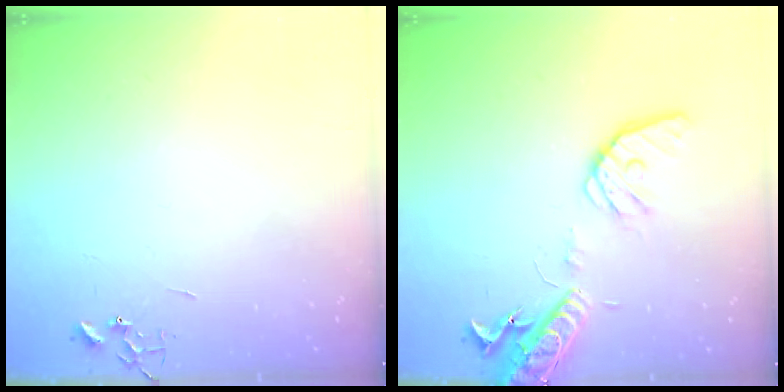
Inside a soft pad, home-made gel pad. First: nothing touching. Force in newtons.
{"total": 16.1, "press": 15.8, "slide": 3.0}